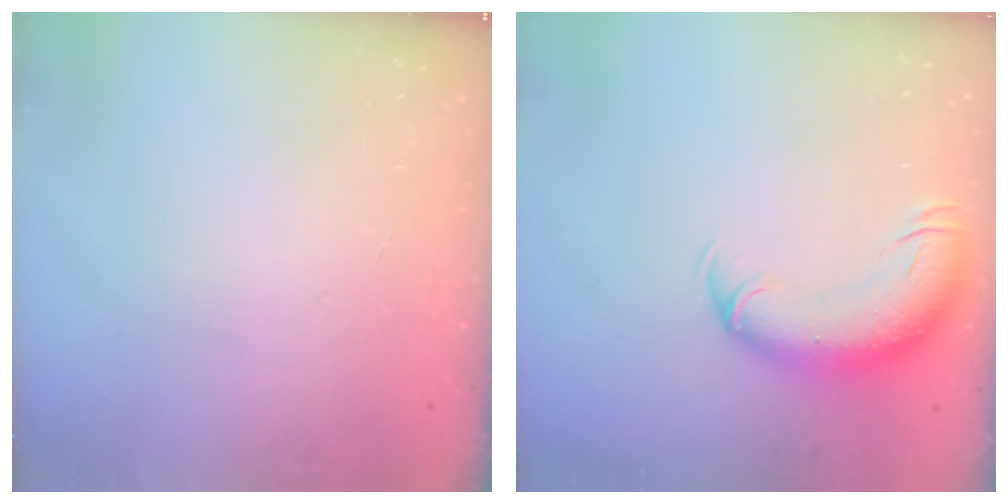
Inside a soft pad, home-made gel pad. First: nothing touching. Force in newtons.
{"total": 11.3, "press": 10.9, "slide": 3.0}